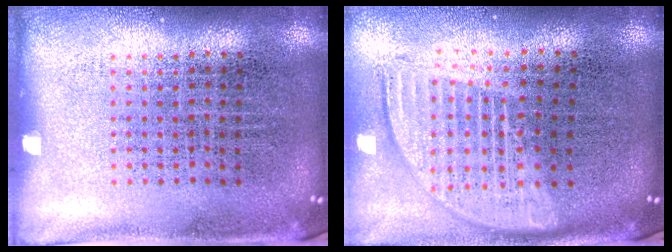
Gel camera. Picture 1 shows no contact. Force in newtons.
{"total": 1.8, "press": 1.5, "slide": 1.0}